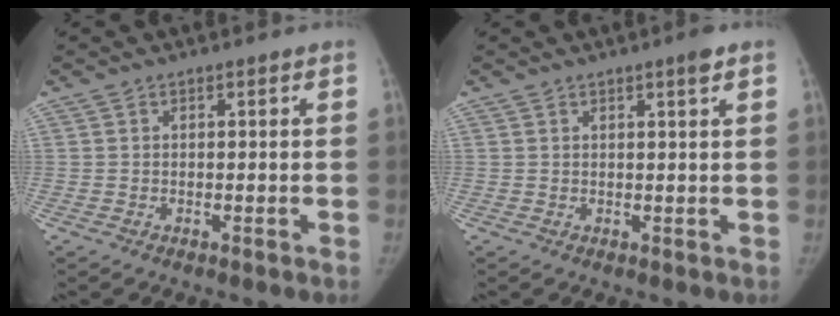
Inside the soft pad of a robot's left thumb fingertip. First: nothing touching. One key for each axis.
{"total": 1.9, "fx": 1.2, "fy": -0.1, "fz": 1.5, "tx": -0.022, "ty": -0.006, "tz": 0.019}